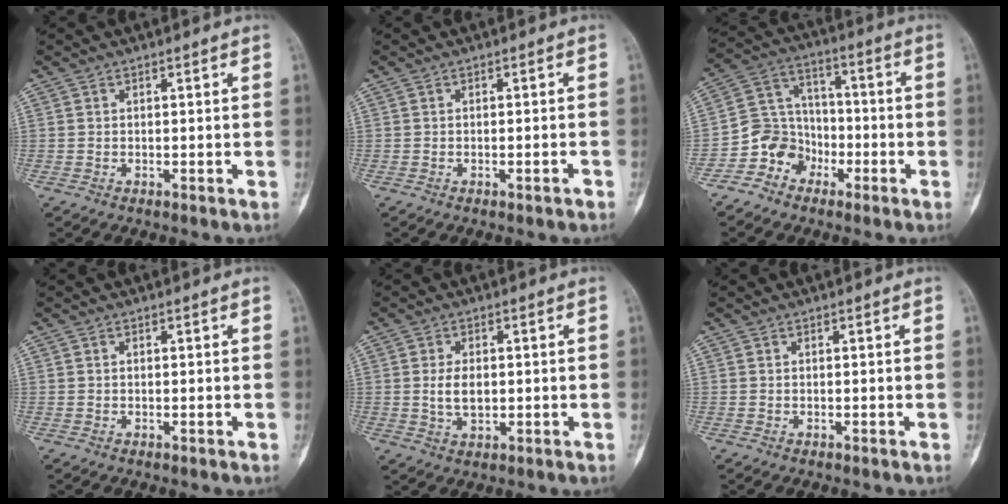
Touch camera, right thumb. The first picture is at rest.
{"total": 1.1, "force": [-0.7, 0.2, 0.8], "torque": [-0.013, 0.007, -0.008]}
{"total": 9.2, "force": [-4.8, 7.7, 1.8], "torque": [0.011, 0.067, -0.096]}
{"total": 0.0}
{"total": 4.7, "force": [0.1, 2.8, 3.7], "torque": [-0.064, -0.004, 0.007]}
{"total": 0.0}